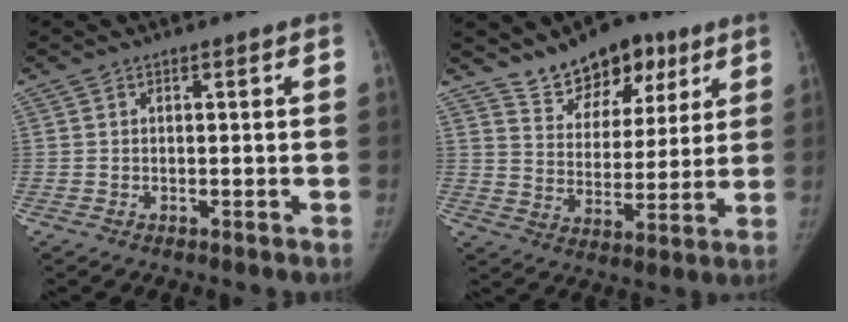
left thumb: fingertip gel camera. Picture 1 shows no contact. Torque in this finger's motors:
{"motor_torque": [-0.01, 0.07, 0.09, 0.01, 0.01]}